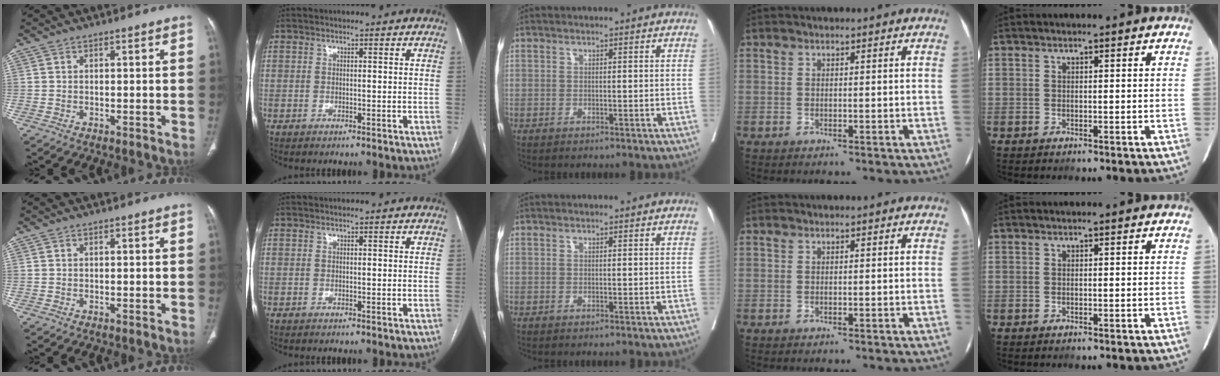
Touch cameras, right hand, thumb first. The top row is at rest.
{}